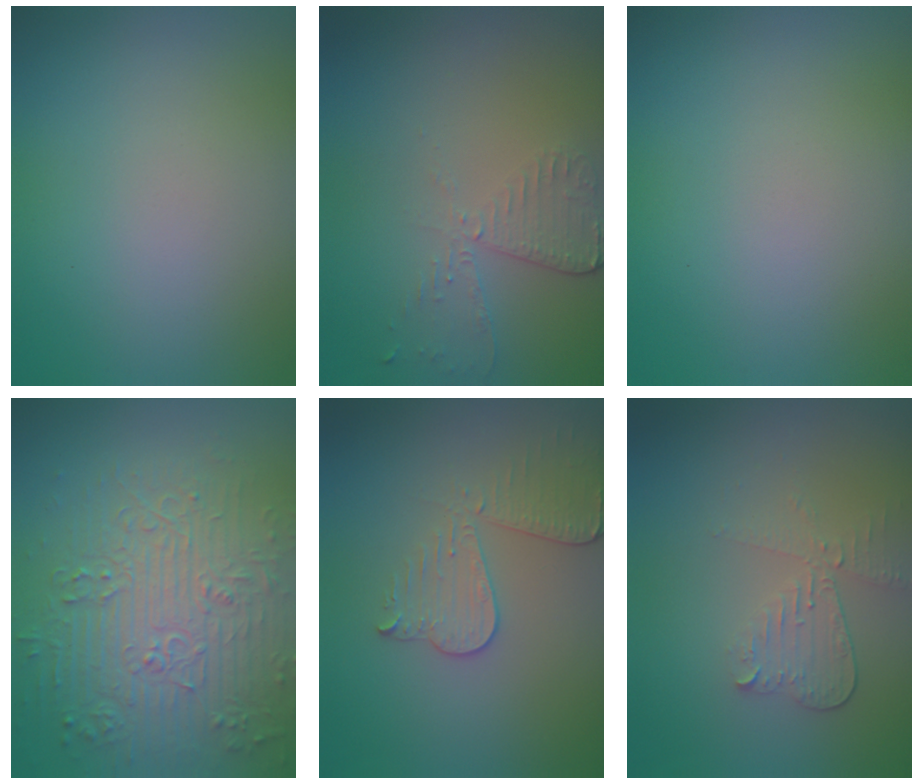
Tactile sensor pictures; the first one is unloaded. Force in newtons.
{"total": 2.6, "press": 2.3, "slide": 1.1}
{"total": 0.0}
{"total": 7.4, "press": 5.9, "slide": 4.6}
{"total": 3.3, "press": 2.9, "slide": 1.4}
{"total": 2.5, "press": 2.3, "slide": 0.9}